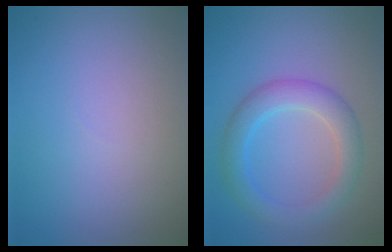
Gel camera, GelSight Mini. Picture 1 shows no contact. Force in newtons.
{"total": 3.9, "press": 3.9, "slide": 0.1}